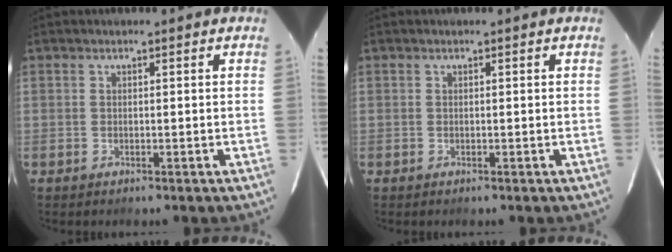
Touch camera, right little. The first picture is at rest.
{"total": 0.0}